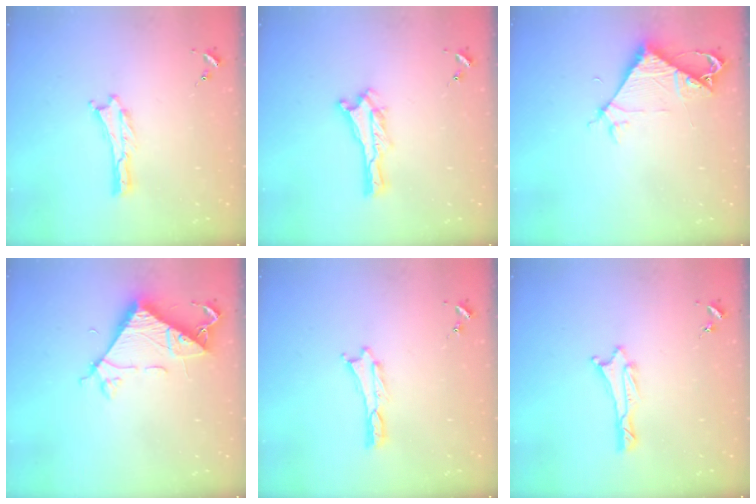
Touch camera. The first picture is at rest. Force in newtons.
{"total": 0.0}
{"total": 6.1, "press": 6.0, "slide": 0.5}
{"total": 8.3, "press": 8.3, "slide": 0.8}
{"total": 0.0}
{"total": 1.0, "press": 1.0, "slide": 0.2}